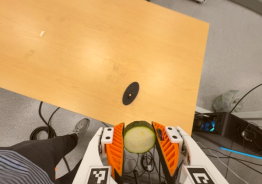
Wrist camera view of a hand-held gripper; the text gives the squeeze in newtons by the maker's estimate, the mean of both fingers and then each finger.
{"total": 14.0, "left": 13.8, "right": 14.1}